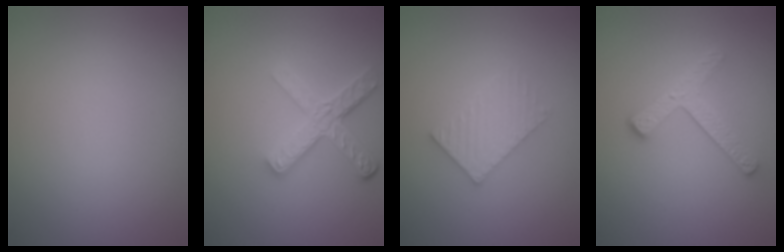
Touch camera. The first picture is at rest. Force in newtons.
{"total": 4.6, "press": 3.5, "slide": 3.1}
{"total": 3.0, "press": 3.0, "slide": 0.5}
{"total": 3.1, "press": 2.5, "slide": 1.9}